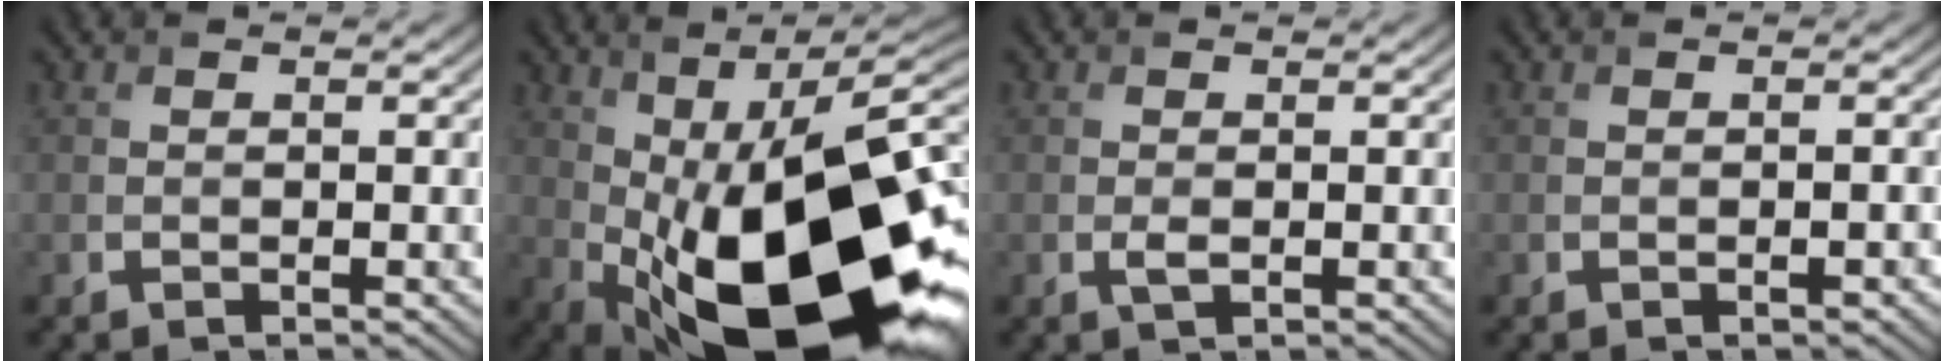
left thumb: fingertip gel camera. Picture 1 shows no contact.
{"total": 20.8, "force": [-2.7, 9.9, 18.1], "torque": [-0.277, -0.005, -0.047]}
{"total": 0.9, "force": [-0.2, 0.4, 0.7], "torque": [-0.019, -0.003, -0.003]}
{"total": 0.8, "force": [-0.3, 0.2, 0.7], "torque": [-0.009, 0.002, -0.004]}